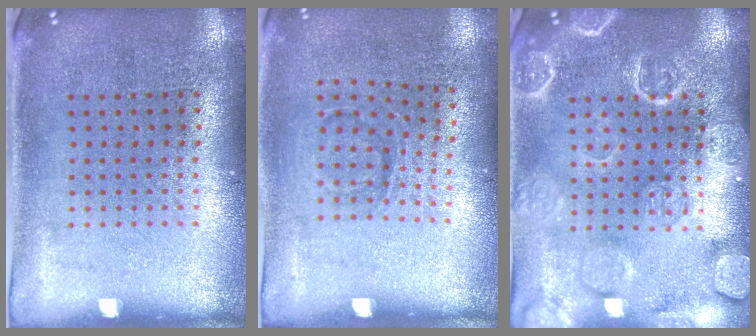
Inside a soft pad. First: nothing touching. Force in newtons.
{"total": 1.0, "press": 0.7, "slide": 0.7}
{"total": 5.0, "press": 5.0, "slide": 0.8}